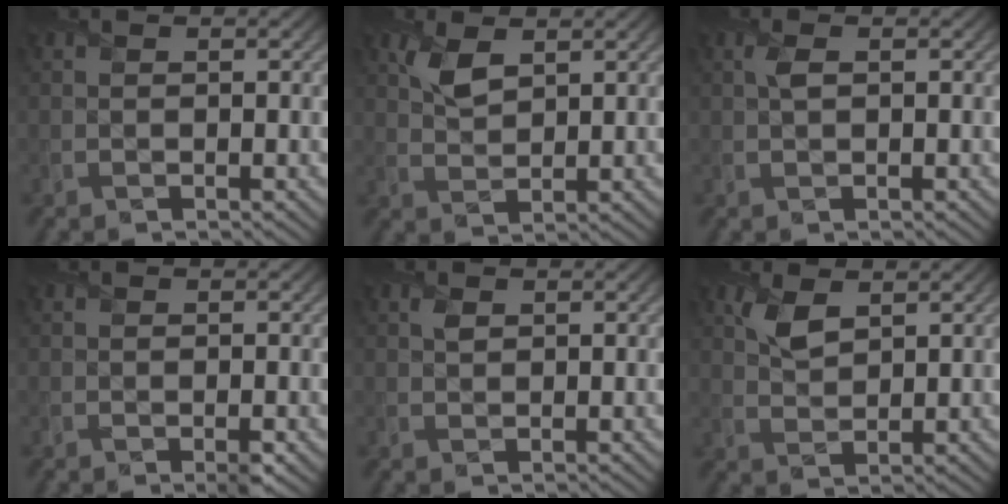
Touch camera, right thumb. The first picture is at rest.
{"total": 3.5, "force": [2.0, 1.6, 2.4], "torque": [-0.060, 0.001, 0.041]}
{"total": 1.3, "force": [0.4, 0.4, 1.1], "torque": [-0.031, 0.005, 0.005]}
{"total": 1.3, "force": [-0.6, 0.4, 1.0], "torque": [-0.017, -0.005, -0.009]}
{"total": 0.9, "force": [0.7, 0.4, 0.4], "torque": [-0.013, 0.002, 0.011]}
{"total": 3.5, "force": [2.0, 1.6, 2.3], "torque": [-0.059, 0.001, 0.041]}